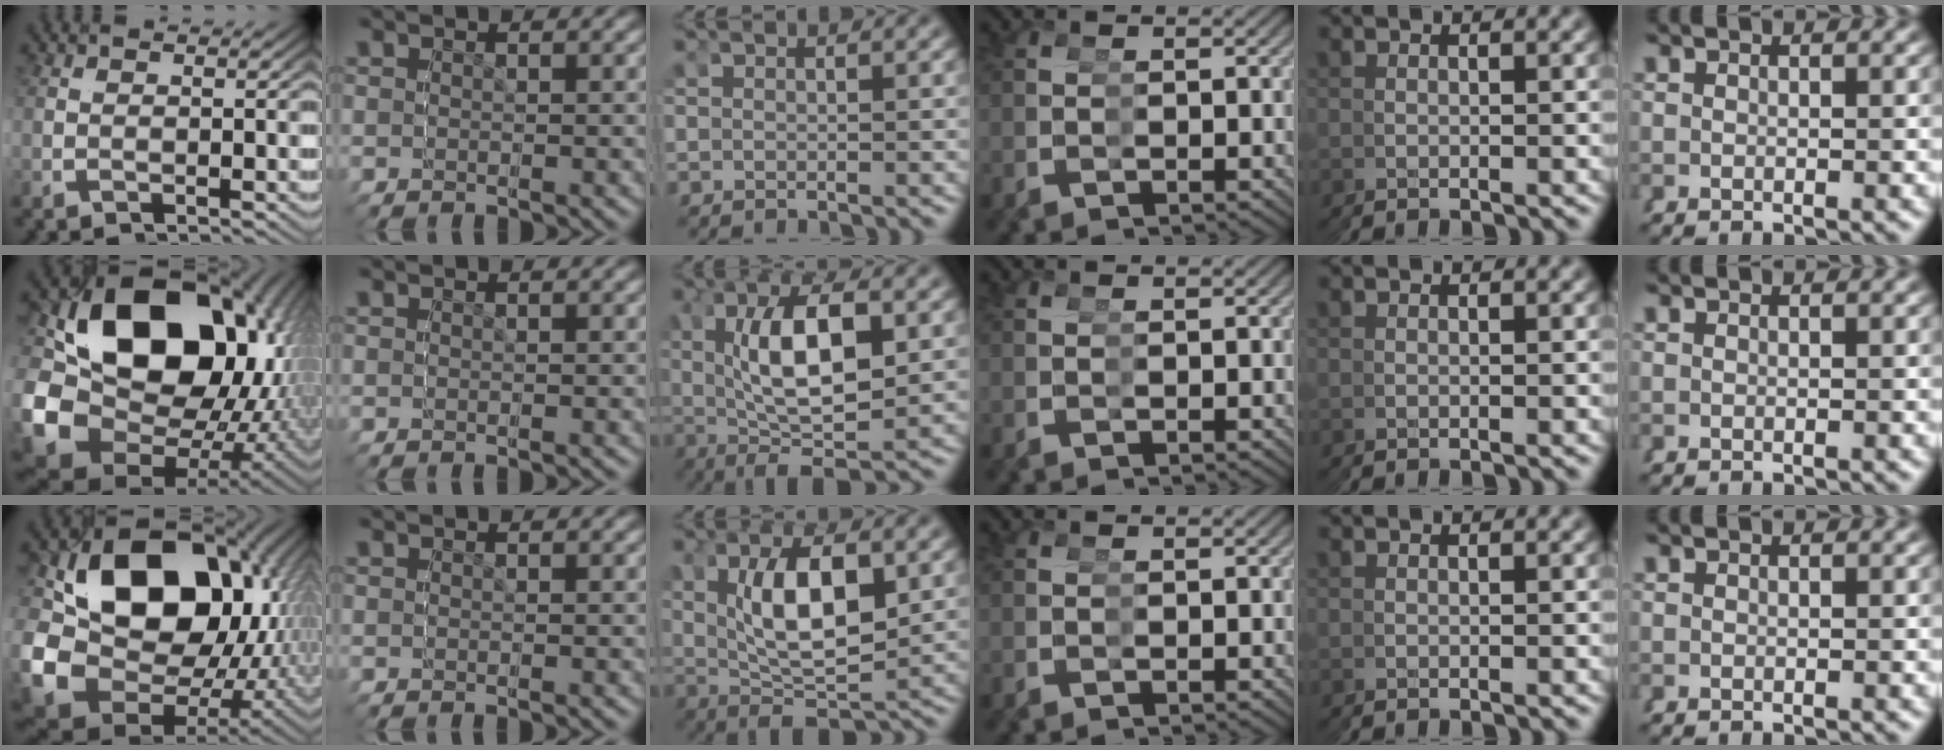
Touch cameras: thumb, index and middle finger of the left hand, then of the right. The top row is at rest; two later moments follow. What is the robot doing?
{"motion": "grasp_and_lifting", "object": "glue stick"}